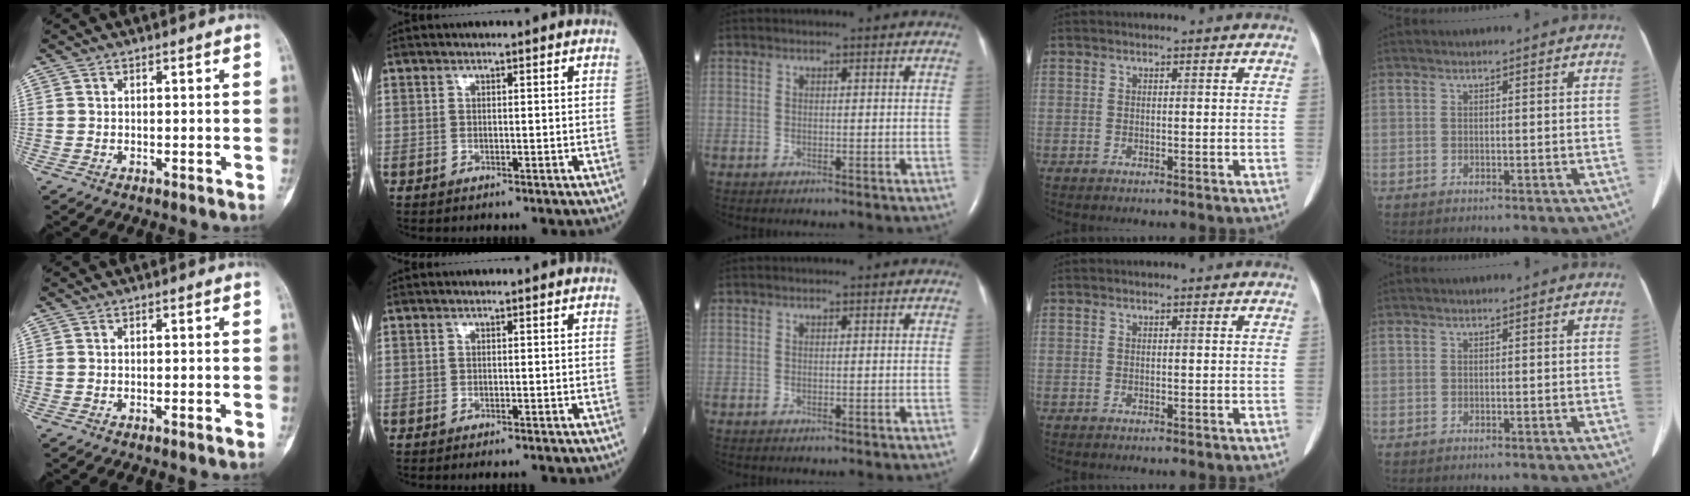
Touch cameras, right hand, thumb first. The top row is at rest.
{"thumb": {"total": 0.9, "force": [-0.6, 0.0, 0.7], "torque": [-0.015, -0.001, -0.007]}, "index": {"total": 1.9, "force": [-1.8, -0.1, 0.6], "torque": [-0.006, -0.004, -0.025]}}